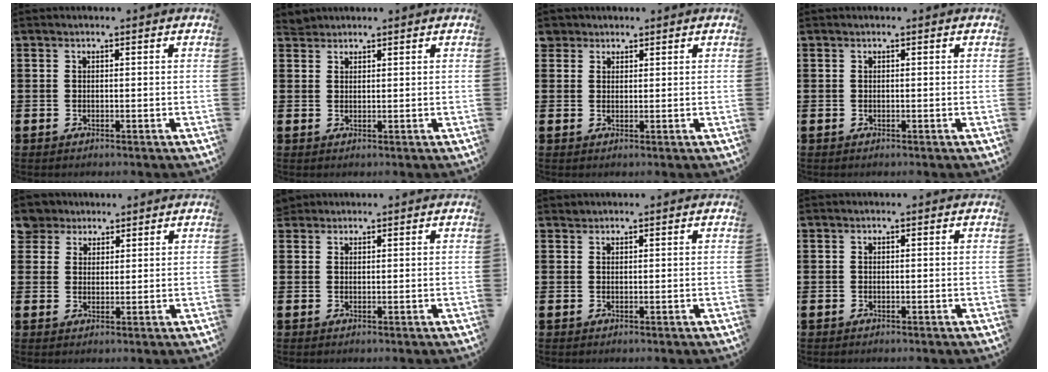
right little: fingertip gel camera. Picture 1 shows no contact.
{"total": 1.6, "force": [1.5, 0.4, -0.1], "torque": [0.006, 0.002, 0.028]}
{"total": 2.2, "force": [1.8, 1.3, 0.0], "torque": [0.018, -0.002, 0.030]}
{"total": 0.0}
{"total": 4.0, "force": [3.4, 2.1, -0.2], "torque": [0.003, -0.007, 0.062]}
{"total": 1.2, "force": [1.1, 0.5, -0.1], "torque": [0.015, -0.001, 0.019]}
{"total": 0.6, "force": [0.6, 0.1, -0.1], "torque": [0.009, -0.002, 0.010]}
{"total": 0.0}